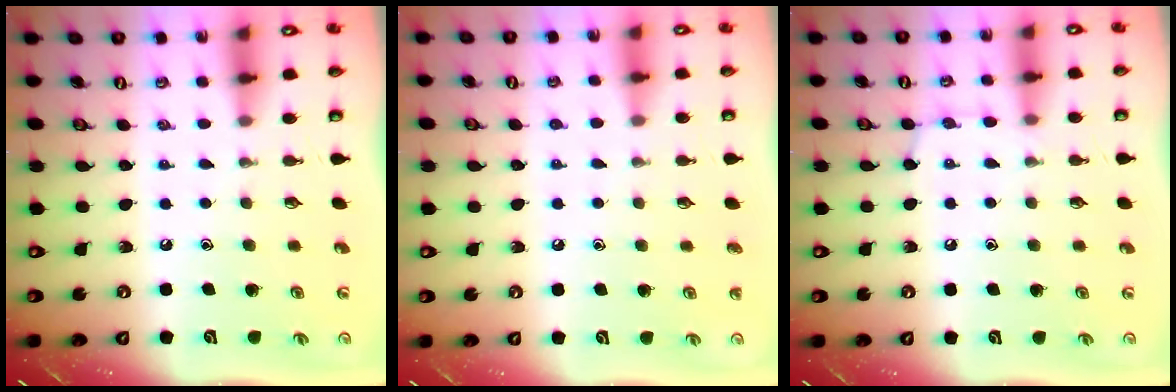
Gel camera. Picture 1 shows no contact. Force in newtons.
{"total": 2.4, "press": 2.4, "slide": 0.2}
{"total": 7.2, "press": 7.2, "slide": 0.6}